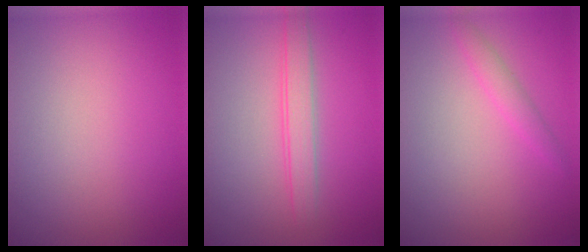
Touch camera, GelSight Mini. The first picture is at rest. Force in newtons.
{"total": 2.4, "press": 2.3, "slide": 0.2}
{"total": 1.4, "press": 1.4, "slide": 0.1}